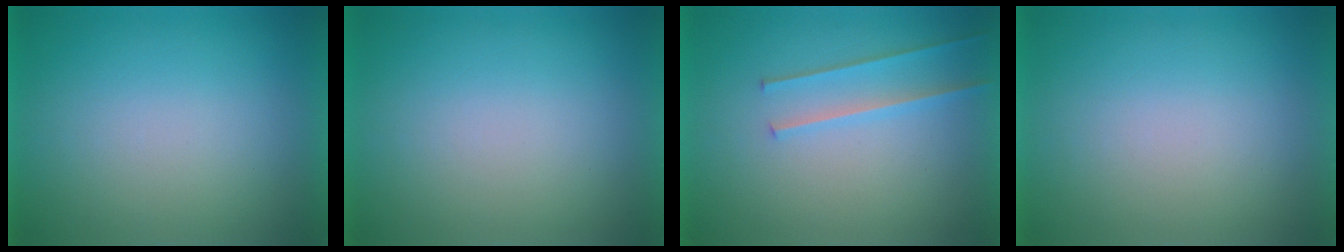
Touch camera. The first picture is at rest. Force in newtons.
{"total": 1.4}
{"total": 2.2}
{"total": 0.0}